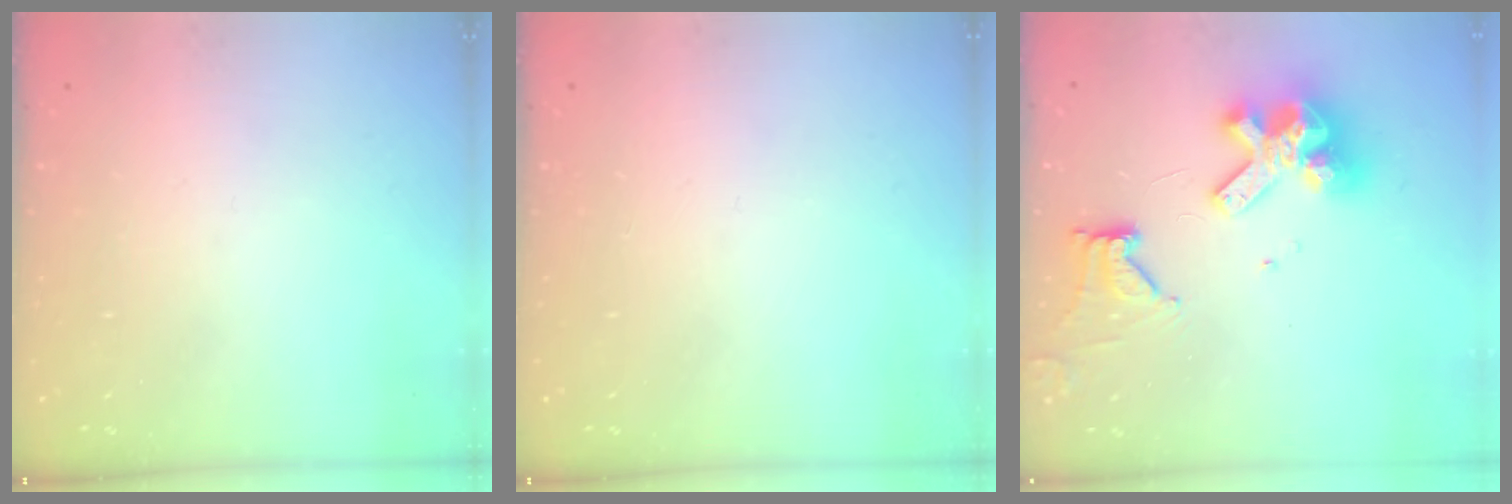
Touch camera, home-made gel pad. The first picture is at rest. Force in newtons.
{"total": 0.0}
{"total": 14.7, "press": 14.5, "slide": 1.8}